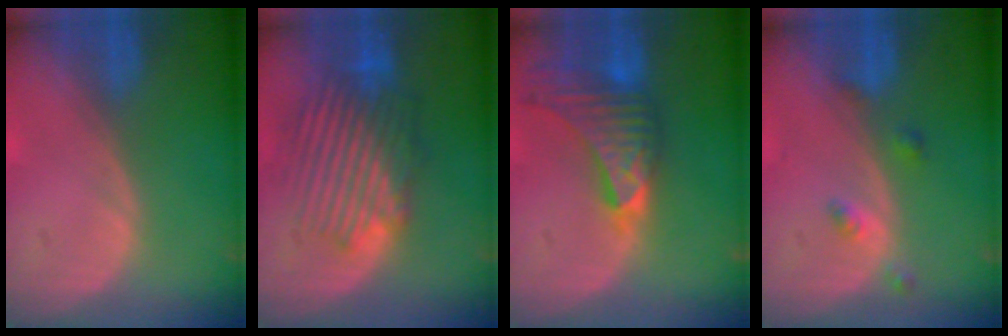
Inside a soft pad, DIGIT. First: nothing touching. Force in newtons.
{"total": 9.3, "press": 8.8, "slide": 3.0}
{"total": 9.3, "press": 8.3, "slide": 4.3}
{"total": 2.5, "press": 2.5, "slide": 0.2}